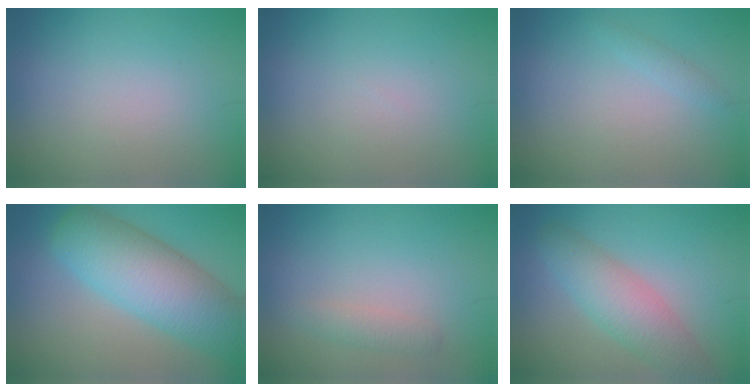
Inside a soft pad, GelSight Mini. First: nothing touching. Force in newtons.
{"total": 0.0}
{"total": 0.8, "press": 0.8, "slide": 0.1}
{"total": 9.0, "press": 9.0, "slide": 0.4}
{"total": 1.3, "press": 1.3, "slide": 0.0}
{"total": 4.6, "press": 4.6, "slide": 0.3}